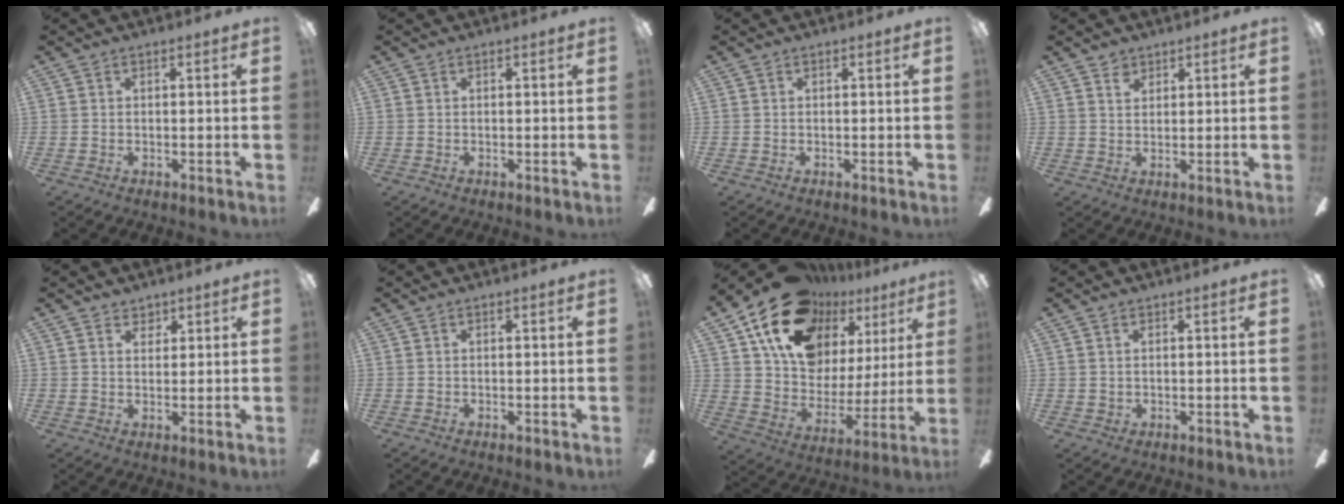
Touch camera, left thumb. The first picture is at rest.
{"total": 0.0}
{"total": 0.0}
{"total": 2.6, "force": [2.0, 1.5, 0.6], "torque": [0.001, -0.006, 0.035]}
{"total": 2.7, "force": [2.1, 1.7, 0.3], "torque": [0.006, -0.007, 0.037]}
{"total": 0.0}
{"total": 19.7, "force": [14.0, 11.3, 8.0], "torque": [-0.153, -0.091, 0.257]}
{"total": 0.7, "force": [0.5, 0.5, 0.2], "torque": [-0.004, 0.003, 0.008]}